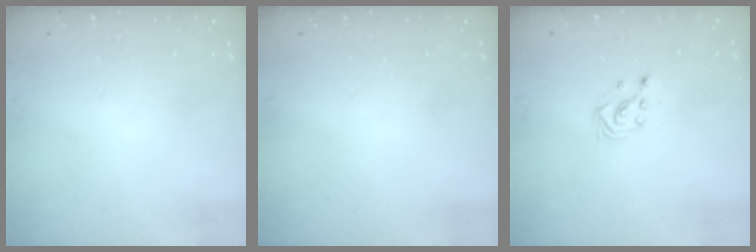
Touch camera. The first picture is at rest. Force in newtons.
{"total": 0.0}
{"total": 2.2, "press": 2.2, "slide": 0.2}